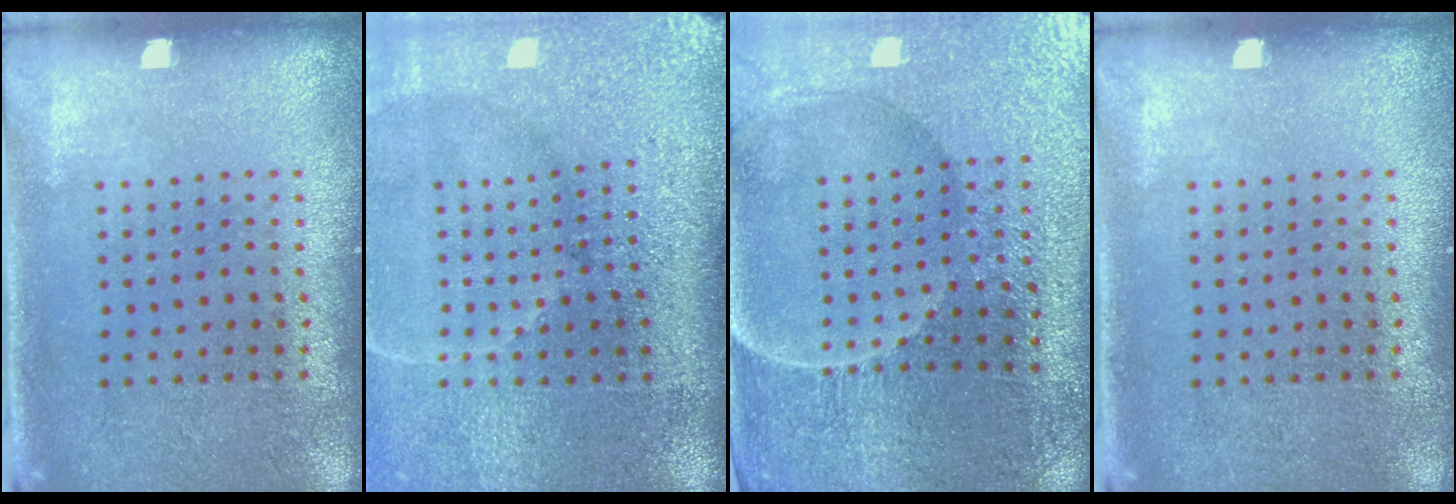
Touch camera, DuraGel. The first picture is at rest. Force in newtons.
{"total": 5.0, "press": 4.2, "slide": 2.7}
{"total": 3.5, "press": 3.5, "slide": 0.4}
{"total": 0.0}